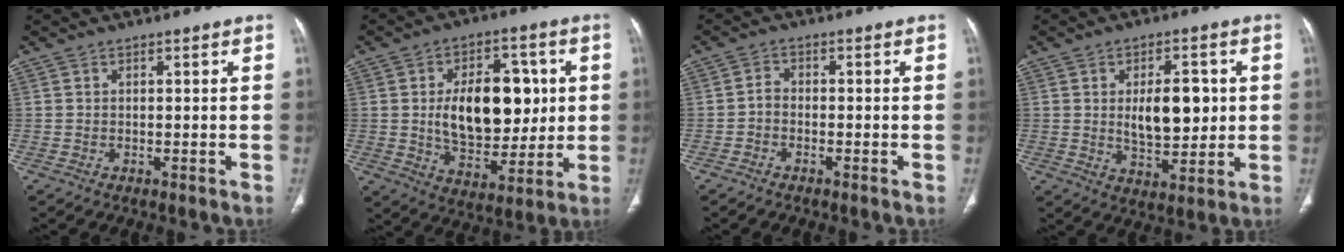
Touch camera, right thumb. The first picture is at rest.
{"total": 18.0, "force": [1.8, 10.8, 14.3], "torque": [-0.171, -0.003, 0.036]}
{"total": 1.9, "force": [-1.0, 1.2, 1.1], "torque": [-0.017, 0.012, -0.025]}
{"total": 10.7, "force": [1.2, 5.6, 9.0], "torque": [-0.113, -0.008, 0.029]}